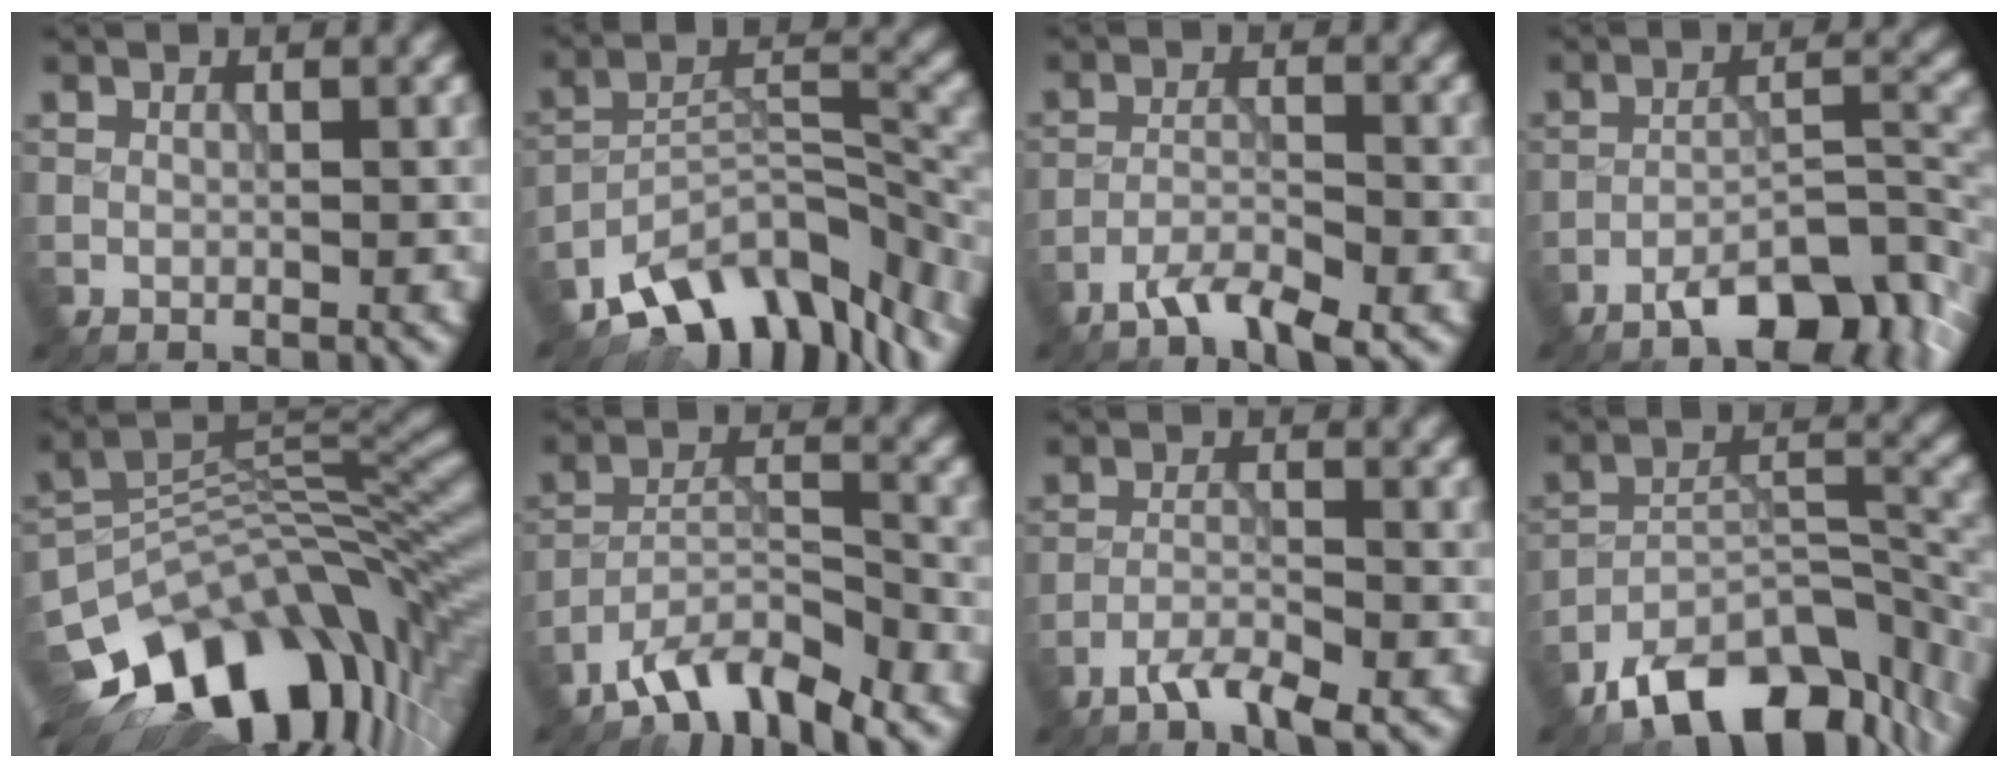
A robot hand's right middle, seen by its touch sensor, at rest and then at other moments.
{"total": 11.1, "force": [-8.7, 4.1, 5.4], "torque": [-0.088, 0.007, -0.158]}
{"total": 4.0, "force": [-3.0, 0.8, 2.6], "torque": [-0.052, 0.000, -0.063]}
{"total": 8.0, "force": [-5.6, 2.3, 5.2], "torque": [-0.077, 0.010, -0.094]}
{"total": 14.7, "force": [-7.4, 7.7, 10.1], "torque": [-0.168, 0.005, -0.122]}
{"total": 5.9, "force": [-4.9, 1.4, 3.1], "torque": [-0.049, 0.001, -0.091]}
{"total": 3.5, "force": [-2.6, 0.5, 2.2], "torque": [-0.043, 0.001, -0.056]}
{"total": 11.2, "force": [-8.1, 4.8, 6.1], "torque": [-0.095, 0.003, -0.138]}